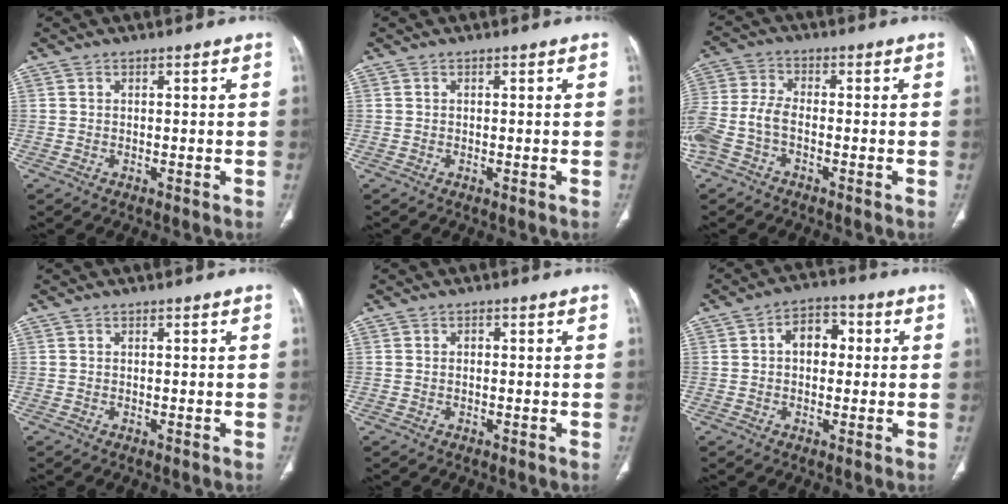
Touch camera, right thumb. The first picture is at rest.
{"total": 0.0}
{"total": 9.4, "force": [-3.3, 5.2, 7.1], "torque": [-0.172, 0.023, -0.070]}
{"total": 0.0}
{"total": 0.7, "force": [-0.1, 0.5, 0.5], "torque": [-0.009, 0.001, -0.003]}
{"total": 6.9, "force": [0.9, 4.7, 4.9], "torque": [-0.053, 0.019, 0.004]}